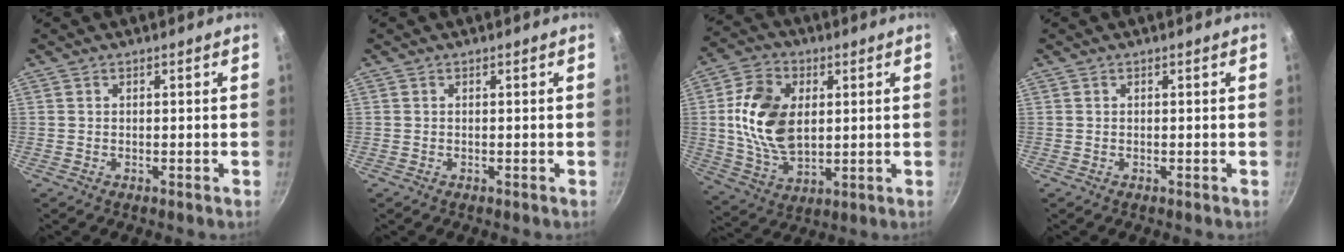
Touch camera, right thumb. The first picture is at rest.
{"total": 0.0}
{"total": 15.2, "force": [2.0, 9.9, 11.3], "torque": [-0.195, -0.006, 0.040]}
{"total": 0.0}